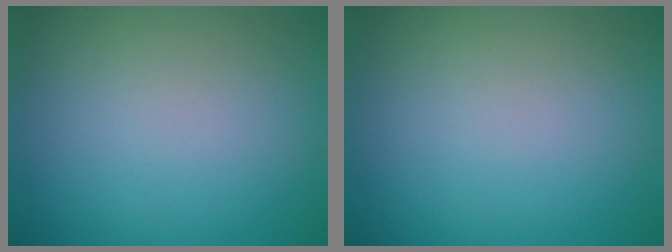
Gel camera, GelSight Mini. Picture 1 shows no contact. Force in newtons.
{"total": 0.0}